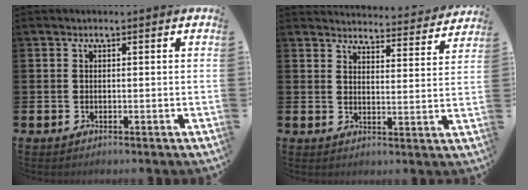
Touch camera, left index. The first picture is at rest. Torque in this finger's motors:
{"motor_torque": [-0.22, -0.94, 0.13, 0.00]}